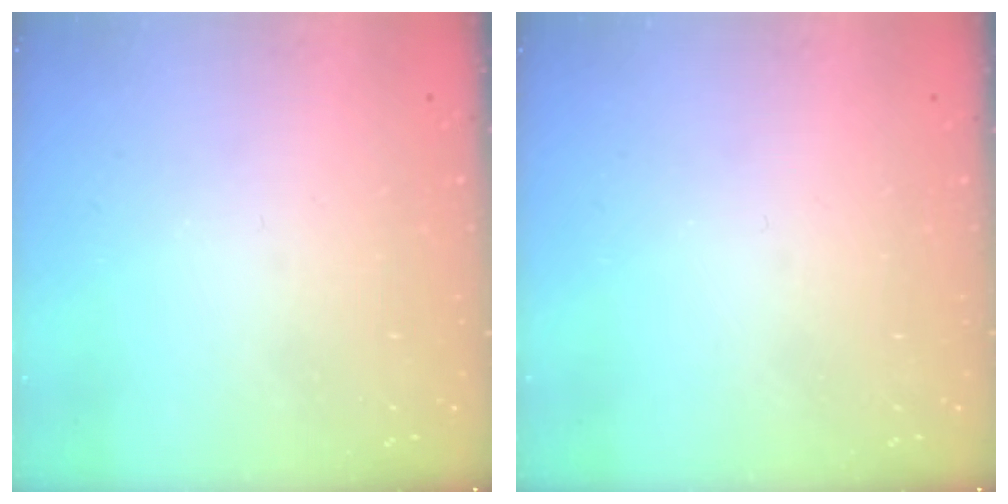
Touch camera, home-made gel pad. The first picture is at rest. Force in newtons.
{"total": 0.0}